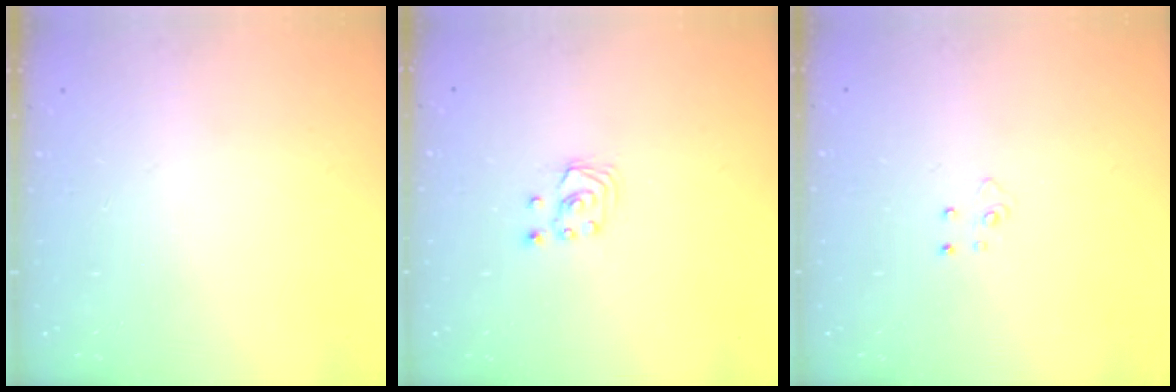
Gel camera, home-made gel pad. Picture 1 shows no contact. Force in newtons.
{"total": 2.7, "press": 2.7, "slide": 0.3}
{"total": 3.7, "press": 3.7, "slide": 0.3}